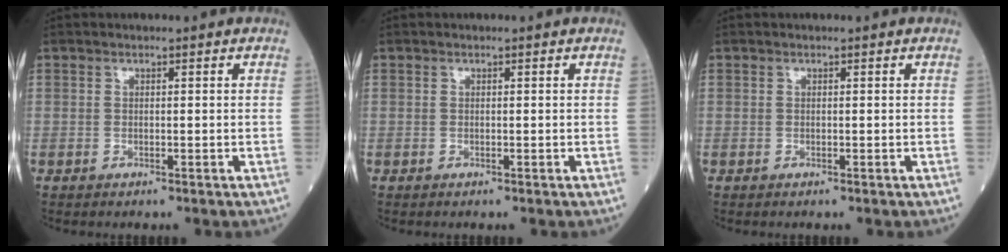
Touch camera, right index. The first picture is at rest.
{"total": 0.0}
{"total": 0.0}